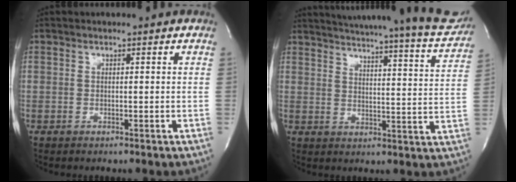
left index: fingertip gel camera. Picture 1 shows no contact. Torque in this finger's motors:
{"motor_torque": [1.07, -1.08, 0.62, 0.16]}